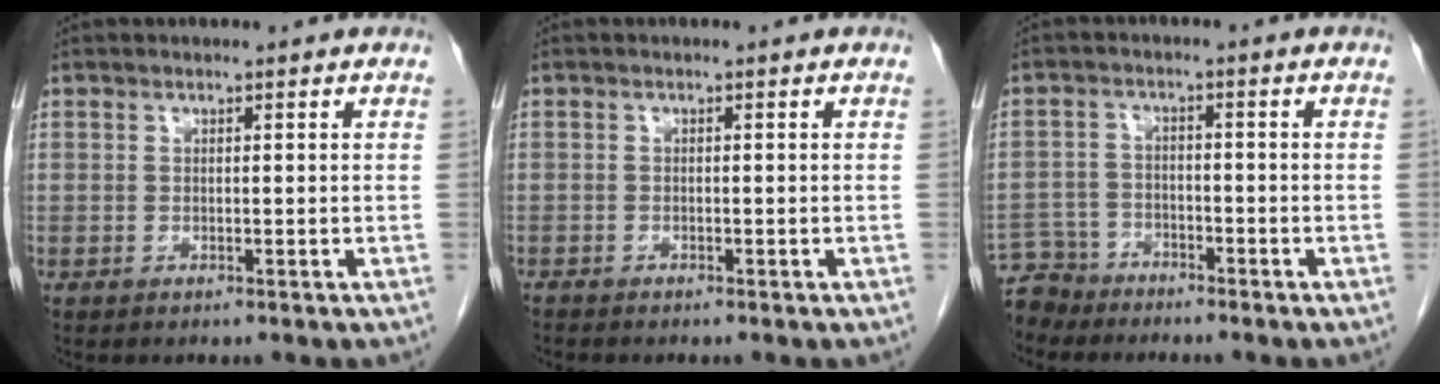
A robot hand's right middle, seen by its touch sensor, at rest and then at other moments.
{"total": 1.0, "force": [-0.9, 0.2, 0.3], "torque": [-0.010, -0.001, -0.019]}
{"total": 5.1, "force": [-4.6, 1.9, -0.9], "torque": [0.018, -0.003, -0.091]}